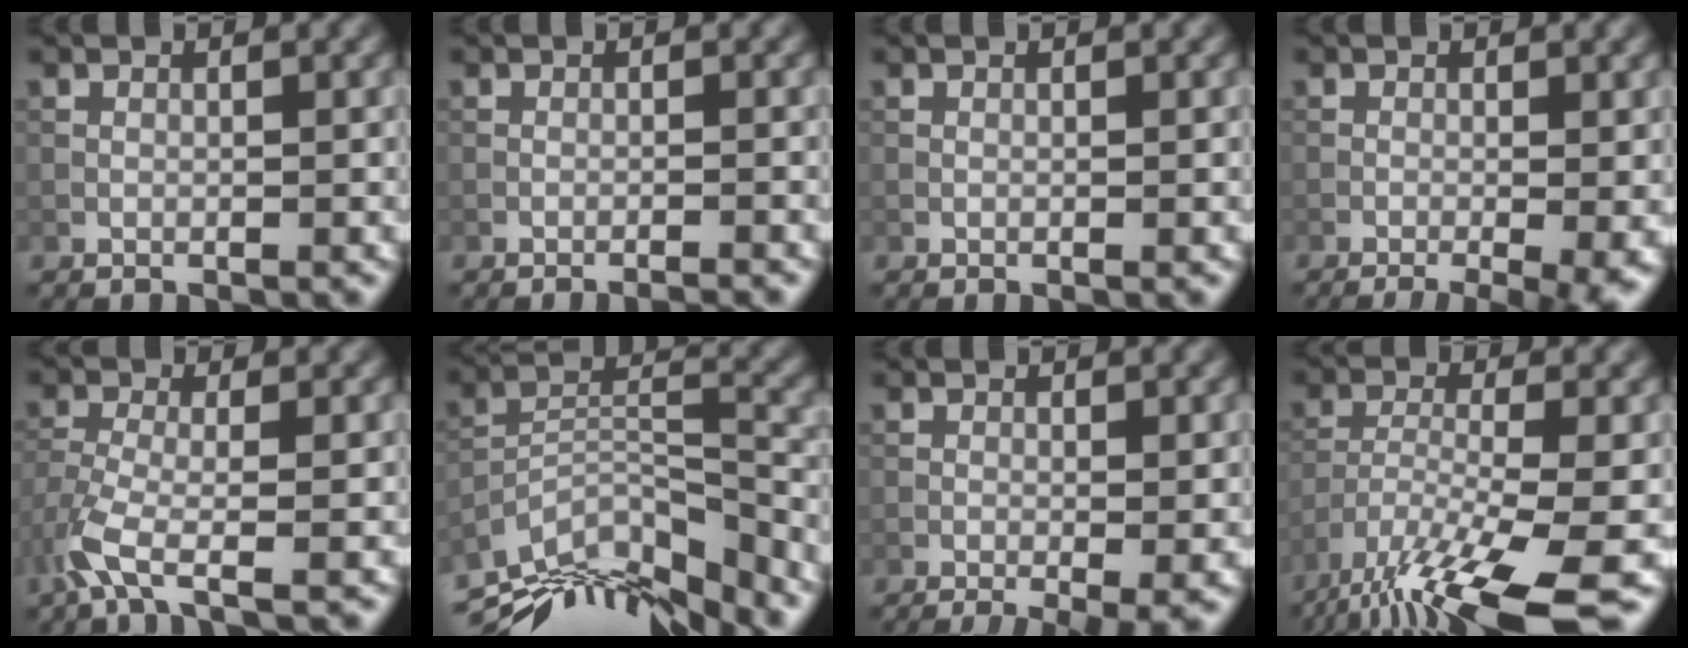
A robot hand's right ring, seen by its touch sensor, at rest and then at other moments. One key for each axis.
{"total": 1.7, "fx": -1.4, "fy": 0.2, "fz": 0.8, "tx": -0.008, "ty": 0.008, "tz": -0.030}
{"total": 0.0}
{"total": 6.1, "fx": -2.8, "fy": 1.8, "fz": 5.0, "tx": -0.067, "ty": -0.010, "tz": -0.031}
{"total": 4.4, "fx": -2.4, "fy": 1.2, "fz": 3.5, "tx": -0.086, "ty": -0.009, "tz": -0.059}
{"total": 12.9, "fx": -10.8, "fy": 3.7, "fz": 6.0, "tx": -0.115, "ty": 0.006, "tz": -0.169}
{"total": 4.4, "fx": -2.1, "fy": 1.1, "fz": 3.7, "tx": -0.056, "ty": -0.006, "tz": -0.026}
{"total": 12.2, "fx": -8.6, "fy": 2.9, "fz": 8.2, "tx": -0.178, "ty": -0.027, "tz": -0.146}